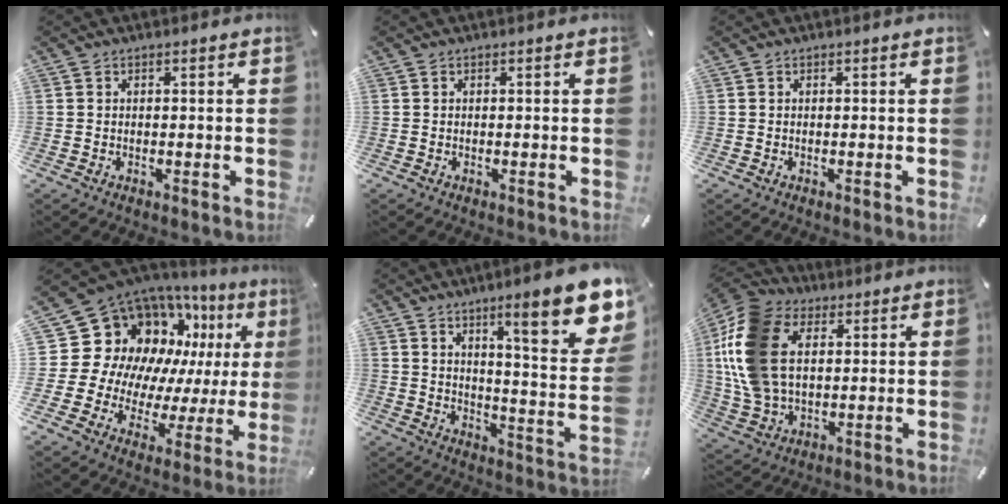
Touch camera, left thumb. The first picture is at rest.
{"total": 0.0}
{"total": 0.0}
{"total": 16.8, "force": [8.3, 13.2, 6.2], "torque": [-0.096, -0.097, 0.179]}
{"total": 18.7, "force": [10.9, 4.5, 14.4], "torque": [-0.198, -0.080, 0.167]}
{"total": 18.5, "force": [3.6, 13.2, 12.4], "torque": [-0.301, 0.003, 0.064]}